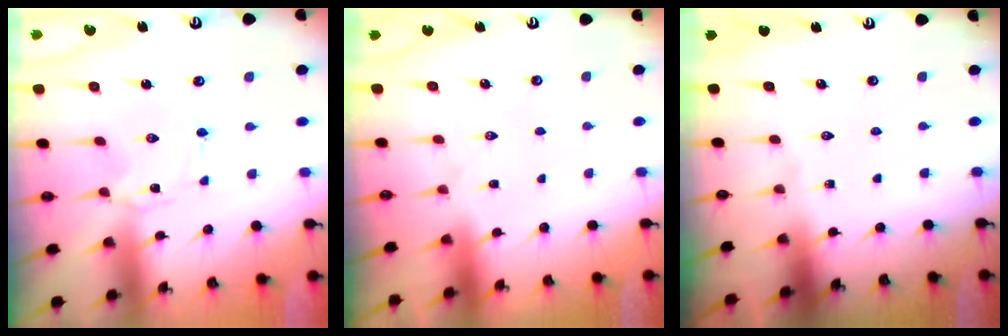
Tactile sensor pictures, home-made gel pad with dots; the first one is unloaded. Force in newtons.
{"total": 1.4, "press": 1.4, "slide": 0.2}
{"total": 0.0}